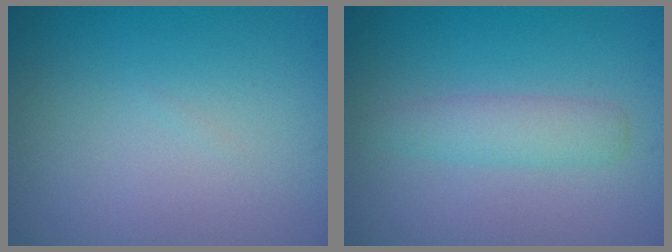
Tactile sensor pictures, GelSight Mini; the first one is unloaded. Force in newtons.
{"total": 2.4, "press": 2.4, "slide": 0.1}